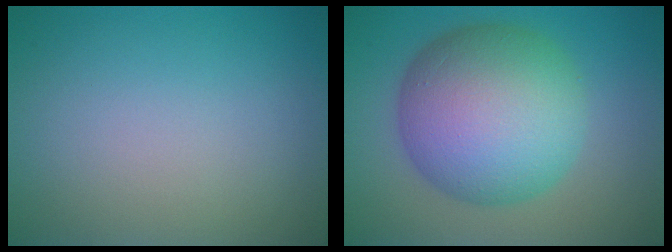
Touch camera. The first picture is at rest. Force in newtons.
{"total": 12.4, "press": 12.4, "slide": 0.2}